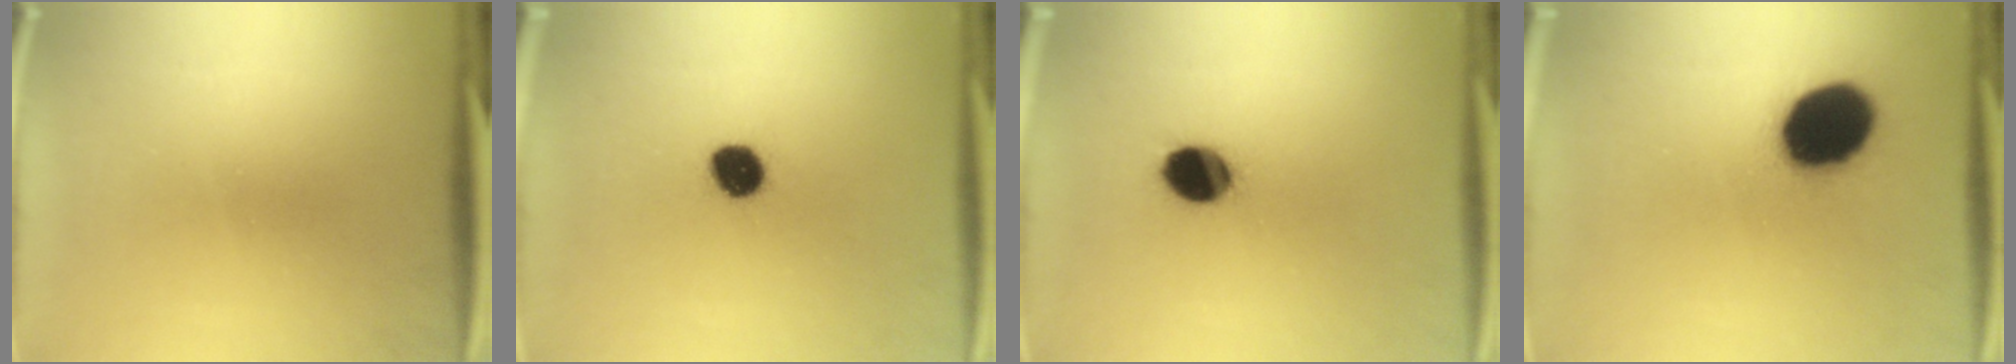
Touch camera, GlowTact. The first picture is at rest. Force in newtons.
{"total": 7.6}
{"total": 9.3}
{"total": 18.9}